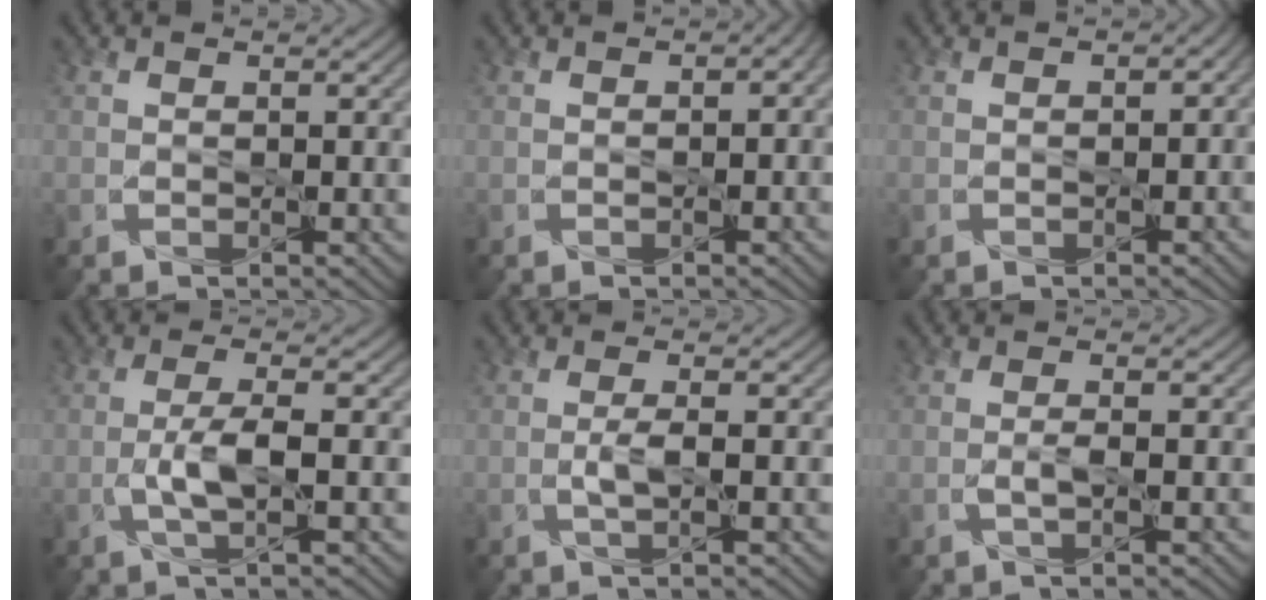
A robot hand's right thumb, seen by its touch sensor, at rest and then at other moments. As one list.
[{"total": 1.7, "force": [-0.3, 1.2, 1.2], "torque": [-0.016, -0.008, 0.000]}, {"total": 1.5, "force": [-0.5, 1.1, 0.8], "torque": [-0.012, -0.010, -0.005]}, {"total": 3.7, "force": [-0.9, 0.7, 3.5], "torque": [-0.077, 0.007, -0.024]}, {"total": 2.0, "force": [-0.3, 0.3, 2.0], "torque": [-0.042, 0.004, -0.010]}, {"total": 1.5, "force": [-0.4, 0.2, 1.4], "torque": [-0.029, 0.003, -0.010]}]